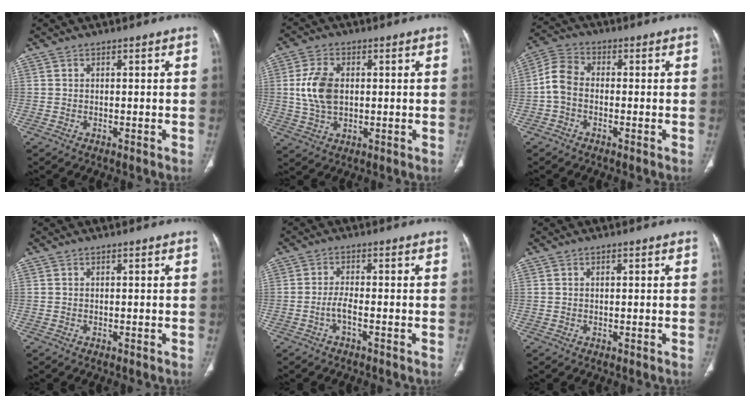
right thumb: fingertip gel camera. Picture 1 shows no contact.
{"total": 8.6, "force": [0.8, 5.4, 6.6], "torque": [-0.133, 0.001, 0.021]}
{"total": 5.8, "force": [-1.0, 4.2, 3.9], "torque": [-0.075, 0.021, -0.034]}
{"total": 0.0}
{"total": 2.5, "force": [-1.2, 0.4, 2.2], "torque": [-0.047, 0.008, -0.026]}
{"total": 0.7, "force": [0.3, 0.3, 0.6], "torque": [-0.008, 0.000, 0.005]}